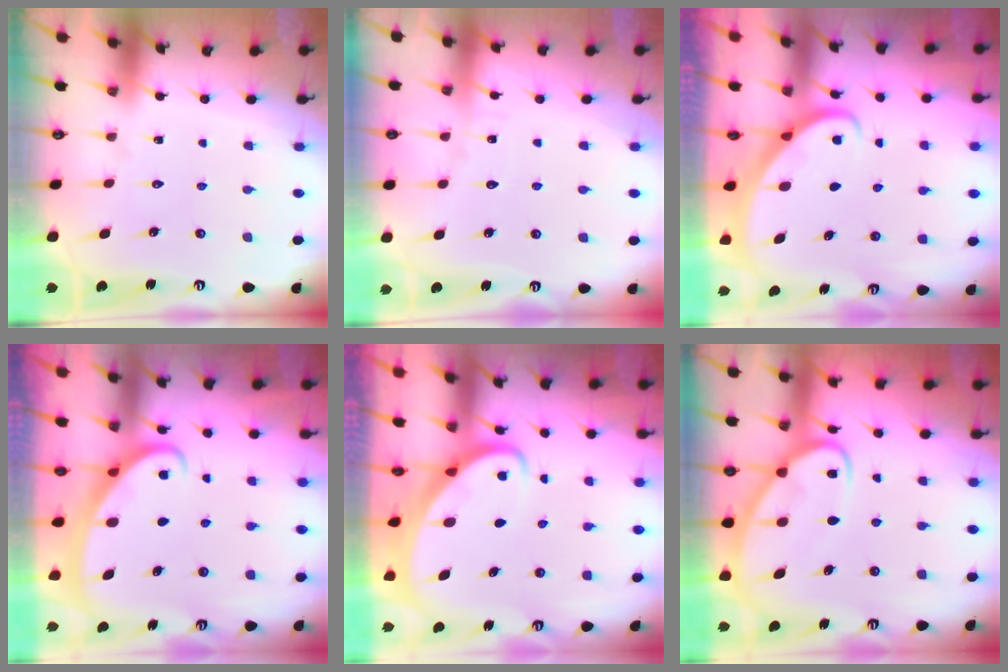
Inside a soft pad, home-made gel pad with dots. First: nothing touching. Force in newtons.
{"total": 2.6, "press": 2.6, "slide": 0.3}
{"total": 2.7, "press": 2.7, "slide": 0.2}
{"total": 2.5, "press": 2.5, "slide": 0.4}
{"total": 3.3, "press": 3.3, "slide": 0.4}
{"total": 8.7, "press": 8.7, "slide": 0.8}